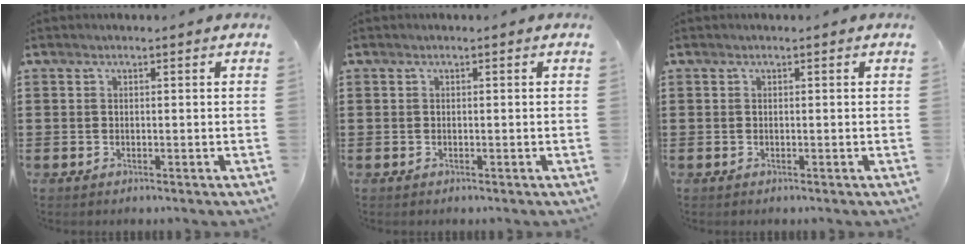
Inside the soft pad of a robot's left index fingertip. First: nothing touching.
{"total": 0.0}
{"total": 0.0}